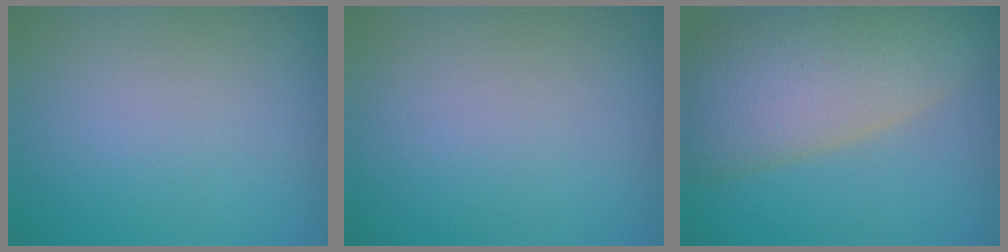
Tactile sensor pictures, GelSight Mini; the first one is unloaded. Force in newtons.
{"total": 0.0}
{"total": 12.6, "press": 12.5, "slide": 1.4}